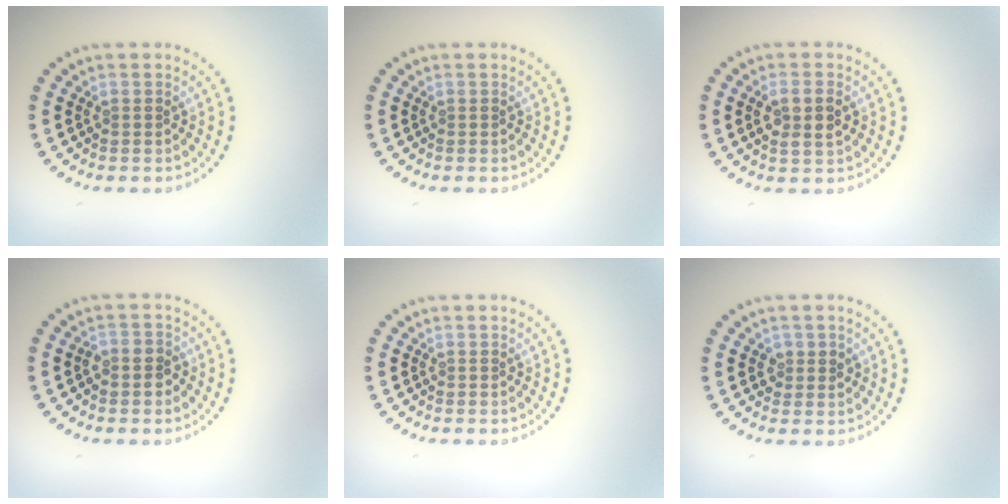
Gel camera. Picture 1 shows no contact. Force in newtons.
{"total": 0.0}
{"total": 2.7, "press": 2.6, "slide": 0.7}
{"total": 2.0, "press": 1.8, "slide": 0.8}
{"total": 0.0}
{"total": 1.3, "press": 1.3, "slide": 0.4}